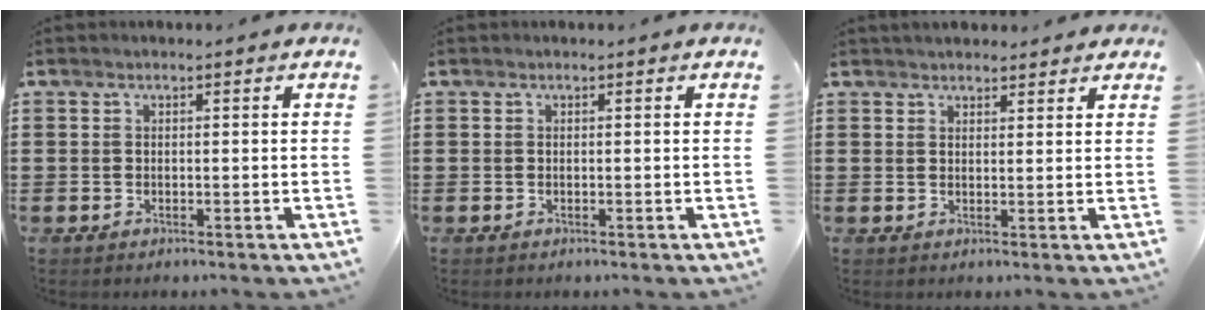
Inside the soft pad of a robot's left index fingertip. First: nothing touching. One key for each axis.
{"total": 0.0}
{"total": 2.3, "fx": 2.2, "fy": 0.5, "fz": 0.3, "tx": -0.009, "ty": 0.003, "tz": 0.042}